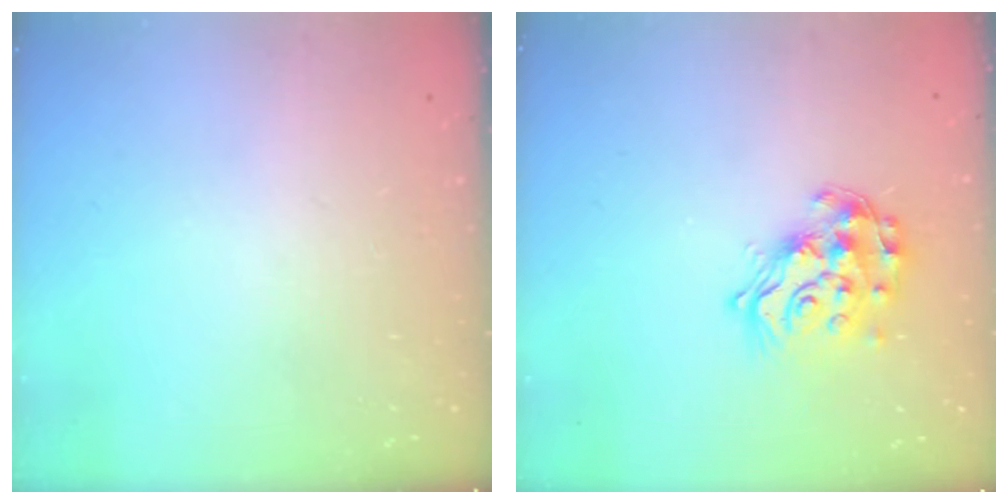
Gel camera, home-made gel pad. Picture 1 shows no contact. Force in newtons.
{"total": 16.4, "press": 16.4, "slide": 1.0}